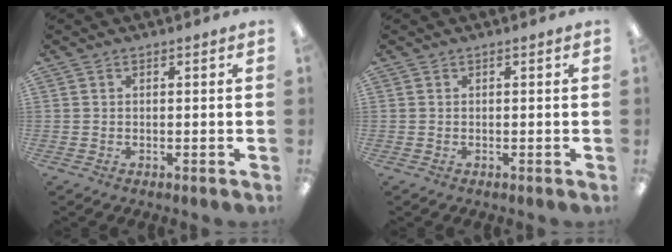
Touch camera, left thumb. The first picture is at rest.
{"total": 0.0}